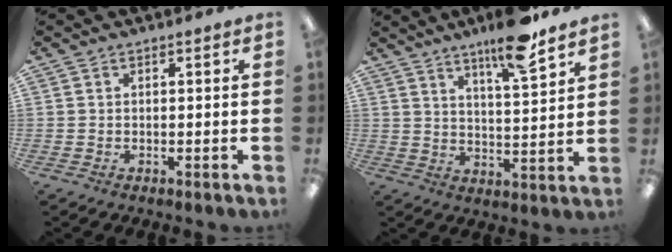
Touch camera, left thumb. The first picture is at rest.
{"total": 11.1, "force": [8.6, 1.6, 6.9], "torque": [-0.107, -0.055, 0.142]}